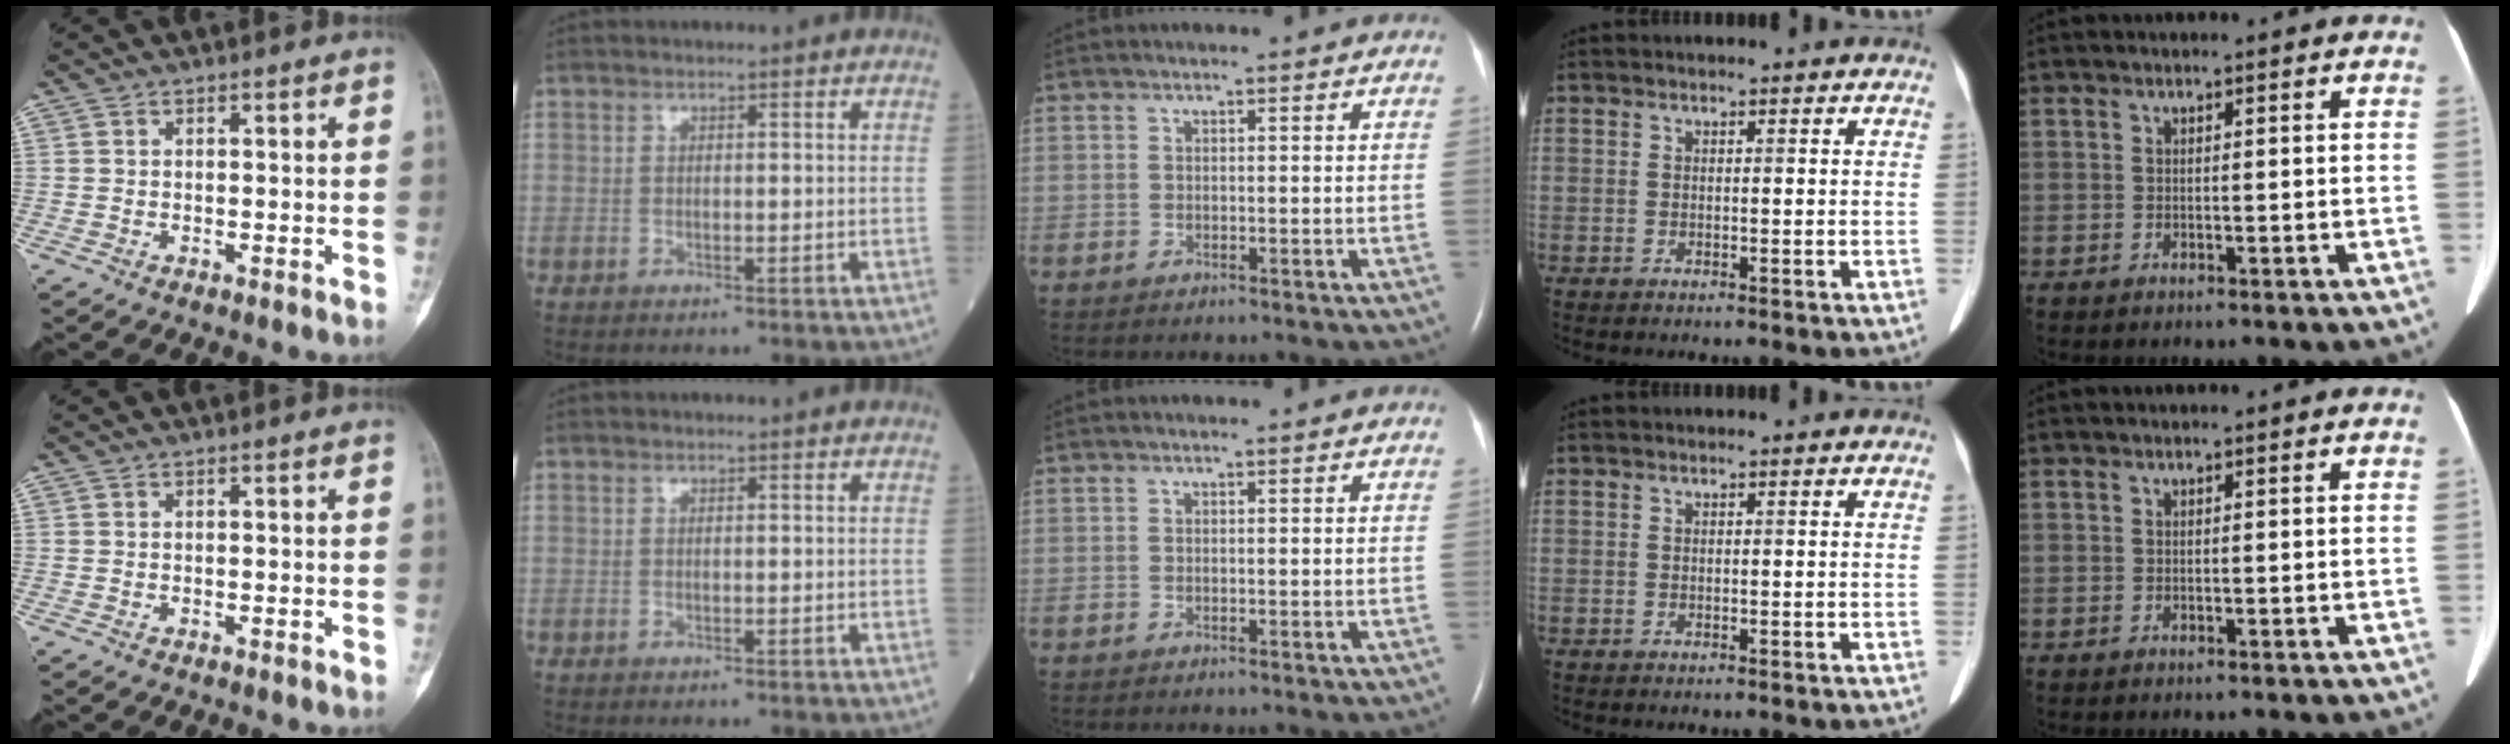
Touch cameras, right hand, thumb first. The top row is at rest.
{}